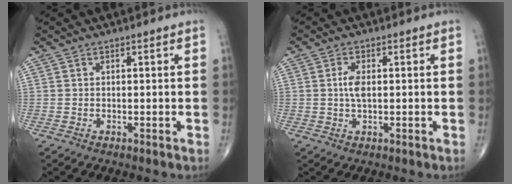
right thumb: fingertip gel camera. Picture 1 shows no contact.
{"total": 3.2, "force": [0.3, 1.4, 2.9], "torque": [-0.059, 0.001, 0.002]}